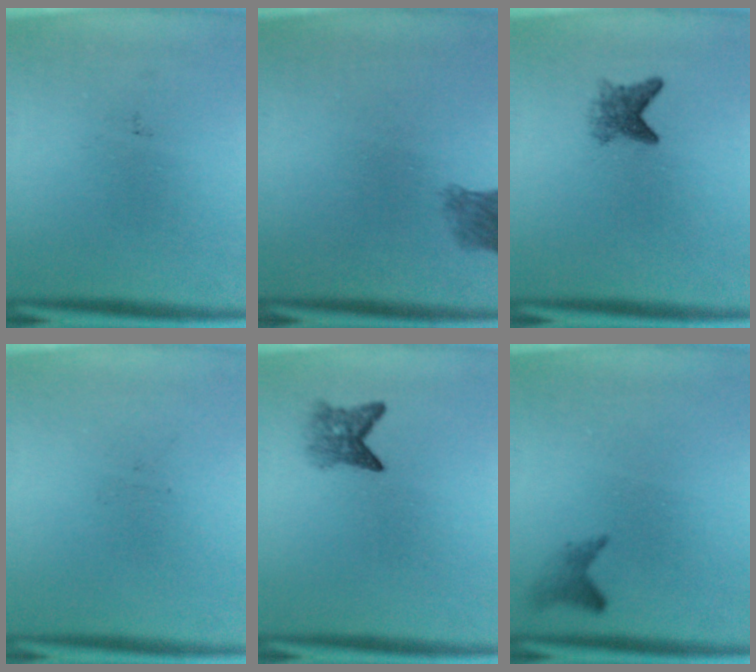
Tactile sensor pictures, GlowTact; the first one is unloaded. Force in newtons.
{"total": 2.9}
{"total": 2.9}
{"total": 0.0}
{"total": 3.0}
{"total": 1.4}